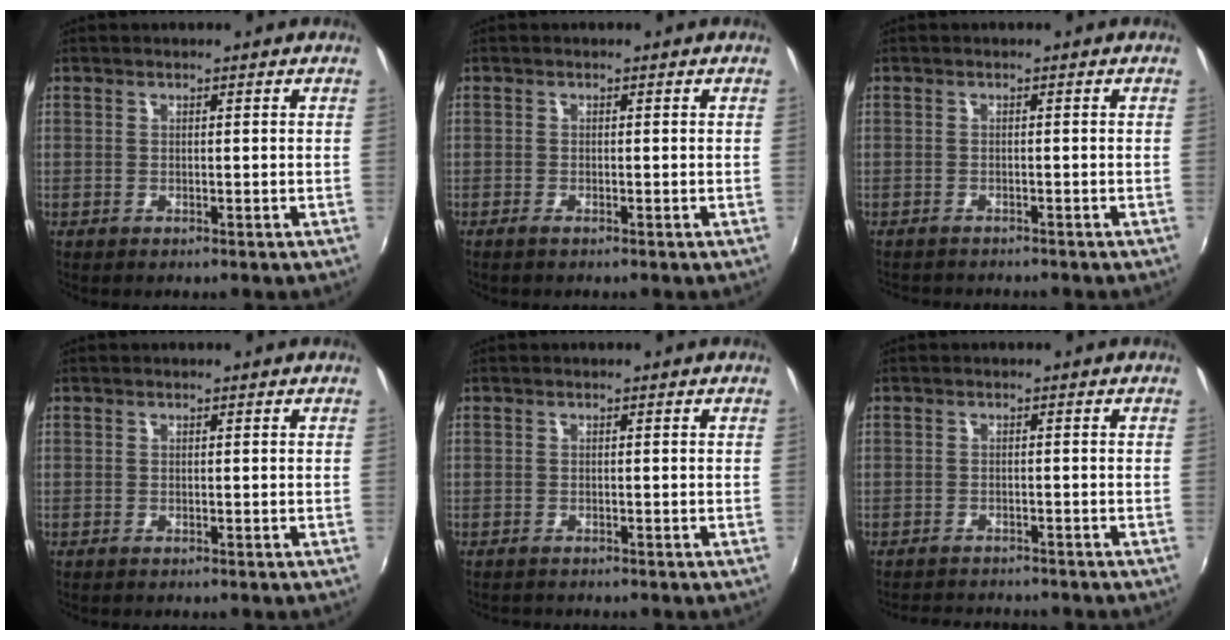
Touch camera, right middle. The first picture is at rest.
{"total": 0.9, "force": [-0.7, 0.2, 0.6], "torque": [-0.011, -0.004, -0.015]}
{"total": 3.1, "force": [-2.9, 0.7, 0.7], "torque": [-0.021, -0.013, -0.046]}
{"total": 0.0}
{"total": 1.0, "force": [-0.9, 0.3, 0.0], "torque": [-0.004, -0.003, -0.015]}
{"total": 4.8, "force": [-4.5, 1.6, 0.8], "torque": [-0.029, 0.003, -0.071]}